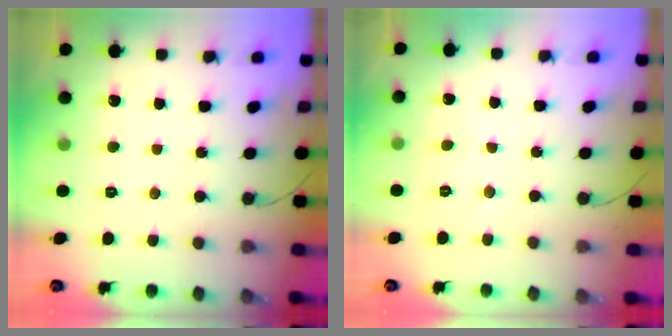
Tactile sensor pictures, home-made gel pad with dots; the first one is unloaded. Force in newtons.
{"total": 2.3, "press": 2.3, "slide": 0.2}